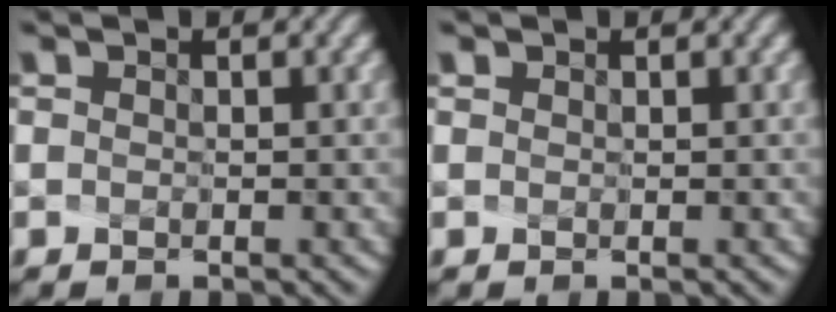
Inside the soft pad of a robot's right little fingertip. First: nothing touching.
{"total": 0.0}